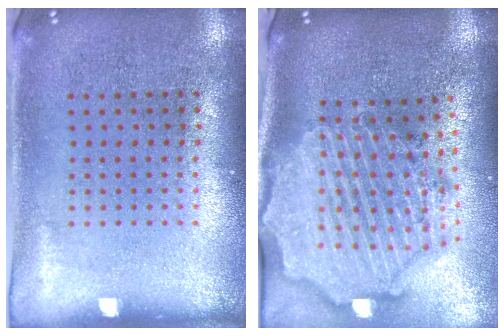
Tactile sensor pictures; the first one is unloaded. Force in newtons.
{"total": 3.5, "press": 2.9, "slide": 2.0}